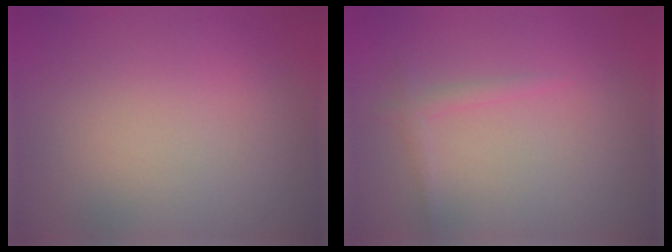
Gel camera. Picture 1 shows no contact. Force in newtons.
{"total": 1.1, "press": 1.1, "slide": 0.1}